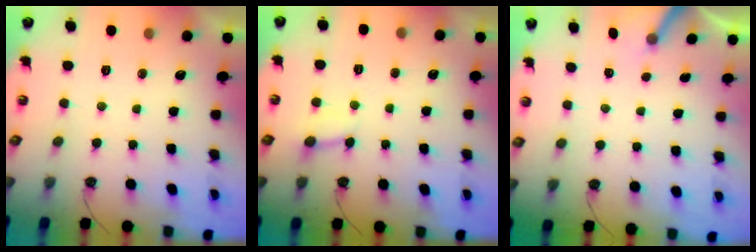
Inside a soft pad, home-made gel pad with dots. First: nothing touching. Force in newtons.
{"total": 2.7, "press": 2.7, "slide": 0.4}
{"total": 3.6, "press": 3.6, "slide": 0.3}